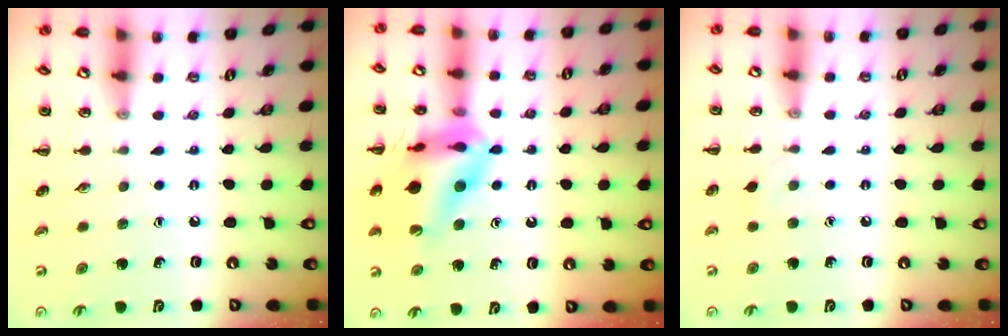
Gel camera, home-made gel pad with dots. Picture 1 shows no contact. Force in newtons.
{"total": 16.9, "press": 16.6, "slide": 3.3}
{"total": 3.0, "press": 2.8, "slide": 1.2}